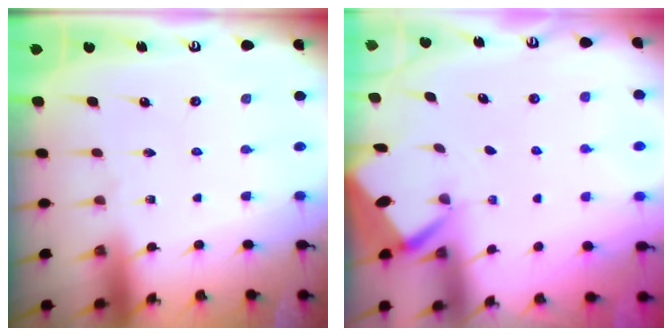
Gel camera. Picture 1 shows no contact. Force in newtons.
{"total": 2.6, "press": 2.6, "slide": 0.3}